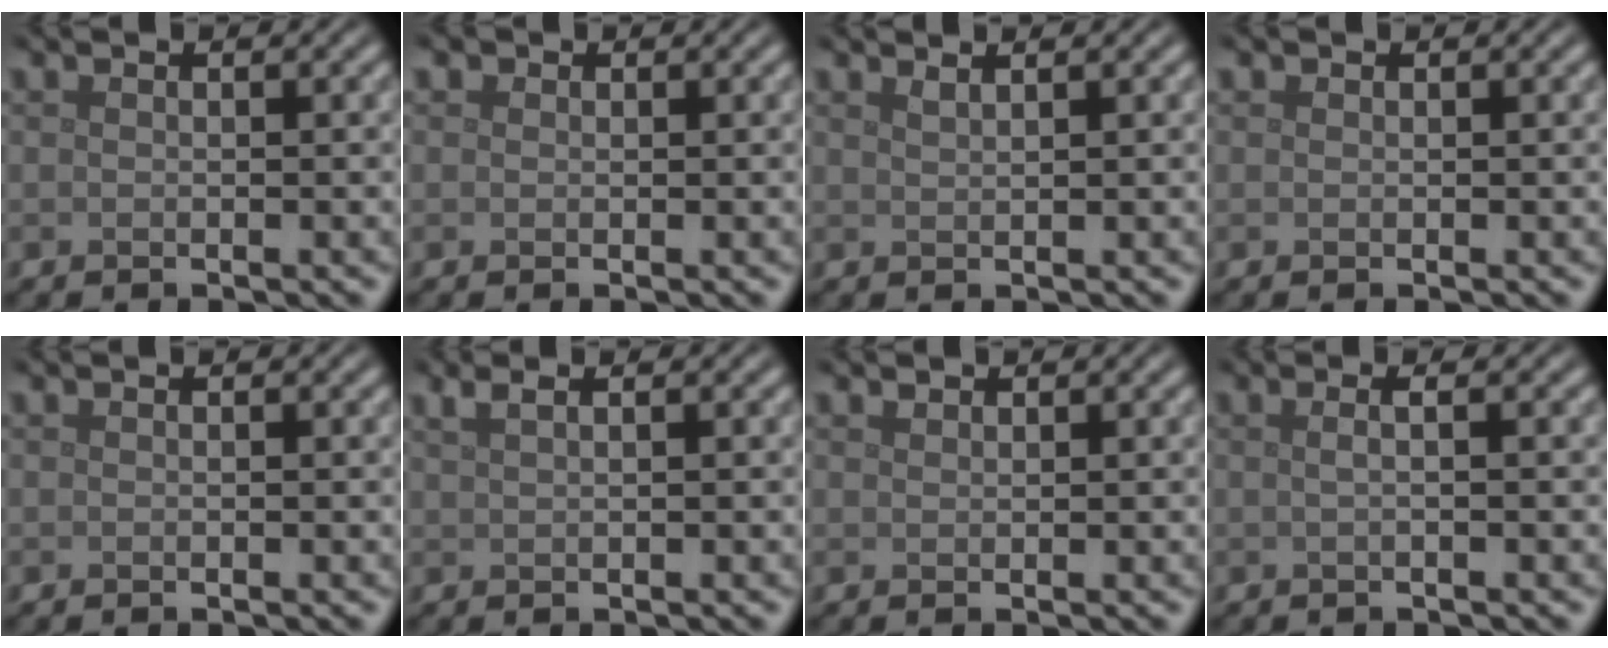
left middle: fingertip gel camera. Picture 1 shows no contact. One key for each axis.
{"total": 0.5, "fx": 0.2, "fy": 0.5, "fz": 0.1, "tx": 0.004, "ty": -0.002, "tz": 0.000}
{"total": 1.1, "fx": 0.9, "fy": 0.3, "fz": 0.6, "tx": 0.000, "ty": 0.002, "tz": 0.010}
{"total": 0.0}
{"total": 0.0}
{"total": 1.6, "fx": 1.1, "fy": 0.5, "fz": 1.1, "tx": -0.017, "ty": 0.002, "tz": 0.016}
{"total": 0.5, "fx": 0.5, "fy": 0.2, "fz": 0.1, "tx": -0.001, "ty": 0.000, "tz": 0.012}
{"total": 1.5, "fx": 0.3, "fy": 0.5, "fz": 1.3, "tx": -0.016, "ty": -0.002, "tz": -0.007}